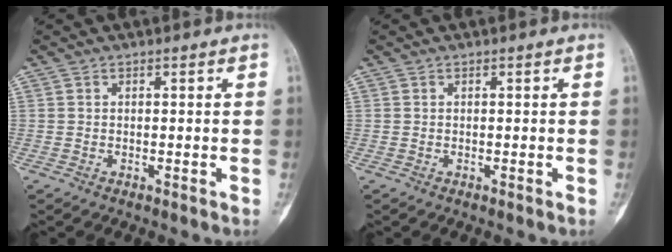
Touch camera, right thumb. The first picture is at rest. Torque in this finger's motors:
{"motor_torque": [0.90, 0.91, 0.00, 0.00, 0.02]}